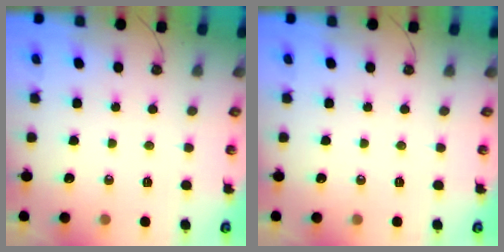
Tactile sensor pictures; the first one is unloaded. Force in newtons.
{"total": 0.0}